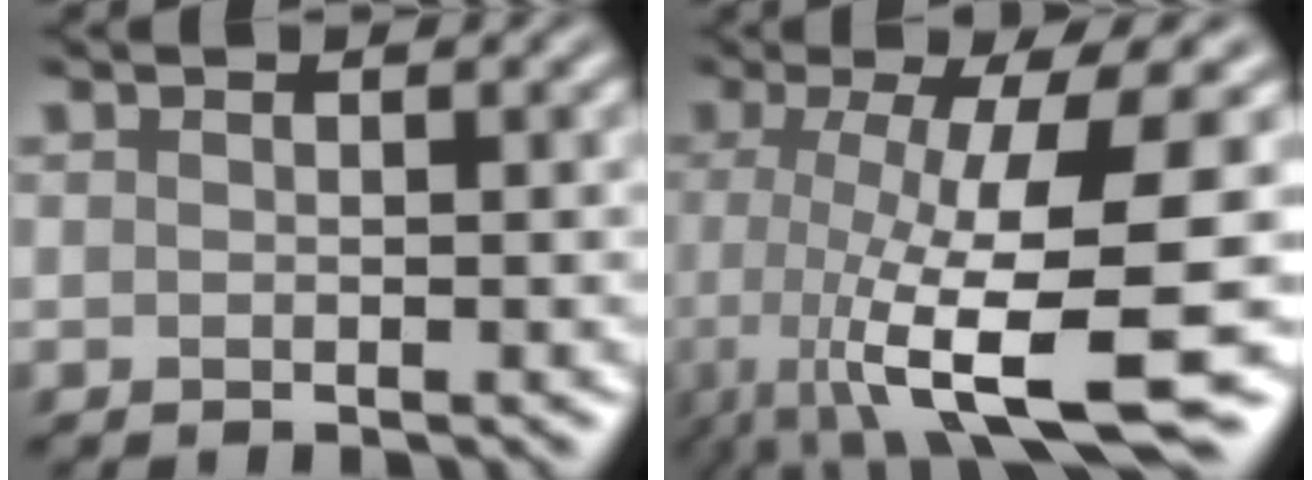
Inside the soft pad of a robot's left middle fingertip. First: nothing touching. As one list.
[{"total": 12.2, "force": [-2.4, 2.7, 11.6], "torque": [-0.172, -0.013, -0.031]}]